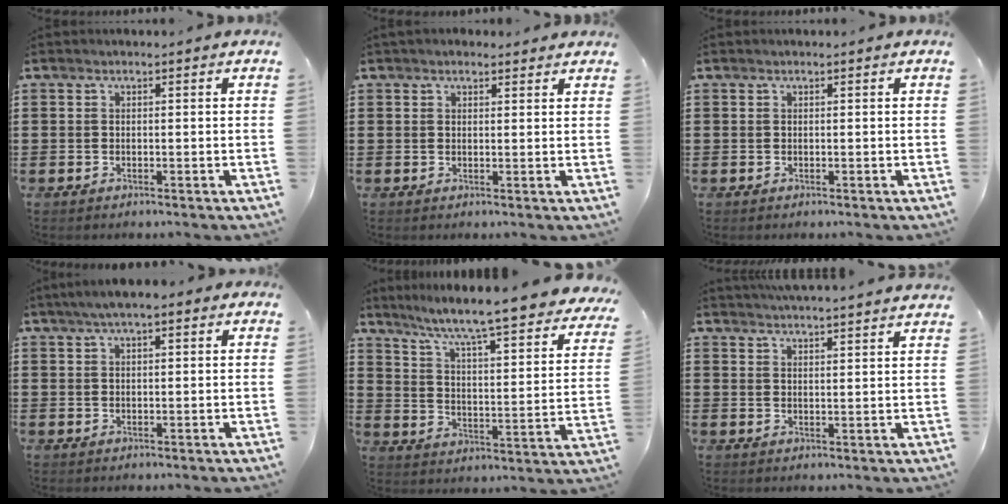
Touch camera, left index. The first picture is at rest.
{"total": 1.6, "force": [1.4, 0.6, 0.4], "torque": [-0.010, 0.004, 0.028]}
{"total": 0.0}
{"total": 2.8, "force": [1.5, 0.8, 2.3], "torque": [-0.047, 0.007, 0.024]}
{"total": 6.7, "force": [5.6, -0.8, 3.6], "torque": [-0.094, -0.058, 0.083]}
{"total": 3.7, "force": [3.6, -0.7, 0.3], "torque": [-0.018, -0.017, 0.066]}